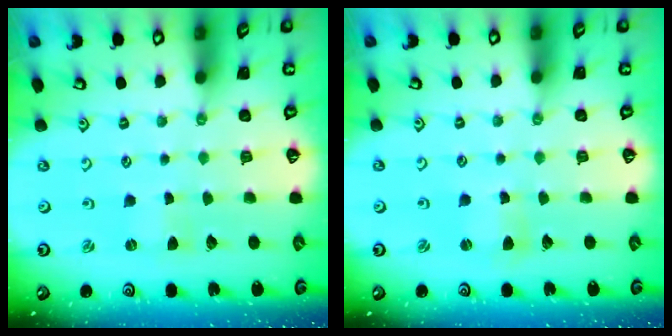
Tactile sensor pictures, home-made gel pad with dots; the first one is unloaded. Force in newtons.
{"total": 2.2, "press": 2.2, "slide": 0.3}